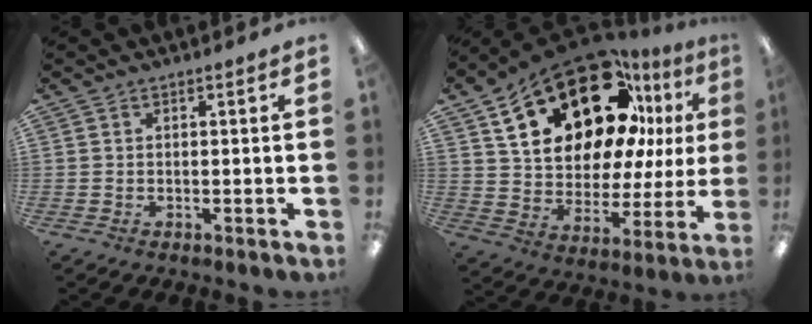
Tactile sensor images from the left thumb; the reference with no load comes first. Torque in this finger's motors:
{"motor_torque": [0.56, 2.43, 1.48, -1.30, 0.59]}